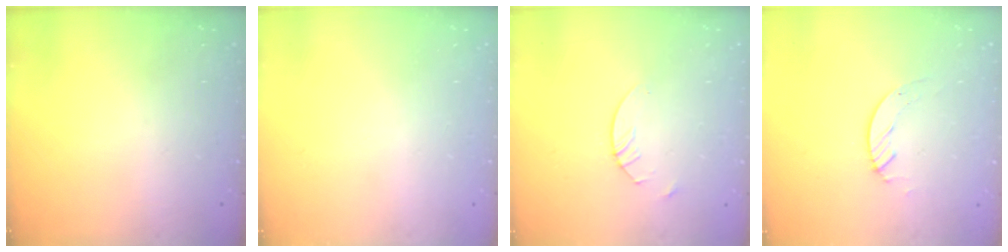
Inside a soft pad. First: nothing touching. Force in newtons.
{"total": 0.0}
{"total": 2.4, "press": 2.4, "slide": 0.1}
{"total": 2.7, "press": 2.7, "slide": 0.2}